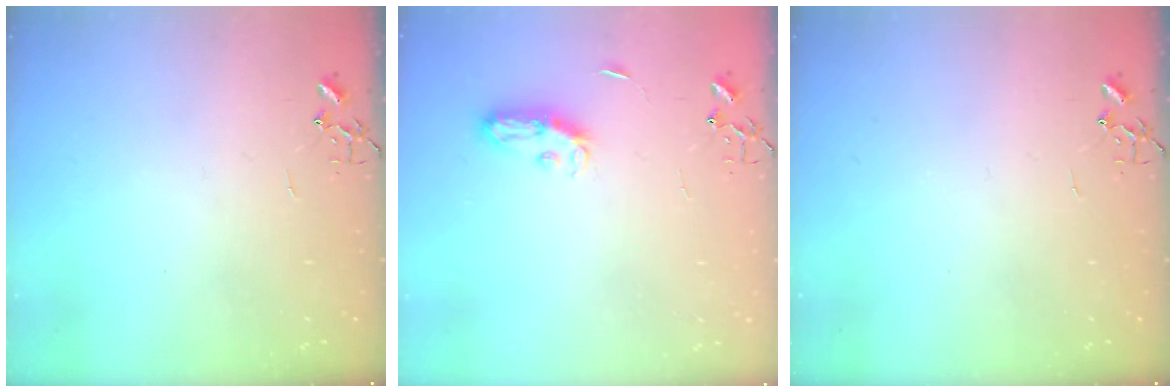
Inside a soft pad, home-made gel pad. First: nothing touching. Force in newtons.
{"total": 7.0, "press": 6.9, "slide": 0.5}
{"total": 0.0}